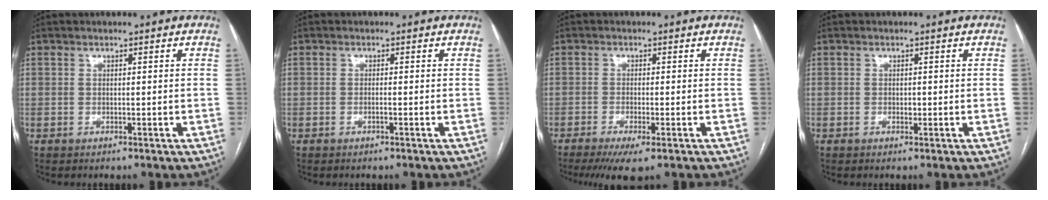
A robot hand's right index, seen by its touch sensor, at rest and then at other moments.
{"total": 0.5, "force": [-0.2, 0.0, 0.5], "torque": [-0.010, 0.000, -0.003]}
{"total": 5.5, "force": [-3.6, 0.7, 4.1], "torque": [-0.062, -0.014, -0.056]}
{"total": 0.7, "force": [-0.1, 0.5, 0.6], "torque": [-0.010, 0.000, -0.002]}